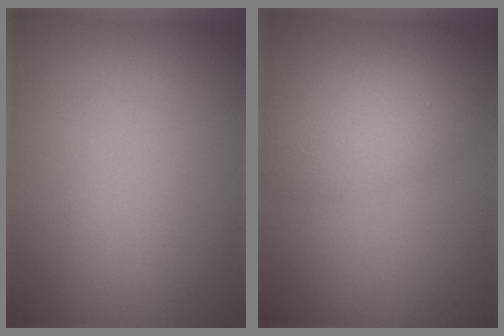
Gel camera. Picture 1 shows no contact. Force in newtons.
{"total": 3.9, "press": 3.9, "slide": 0.2}